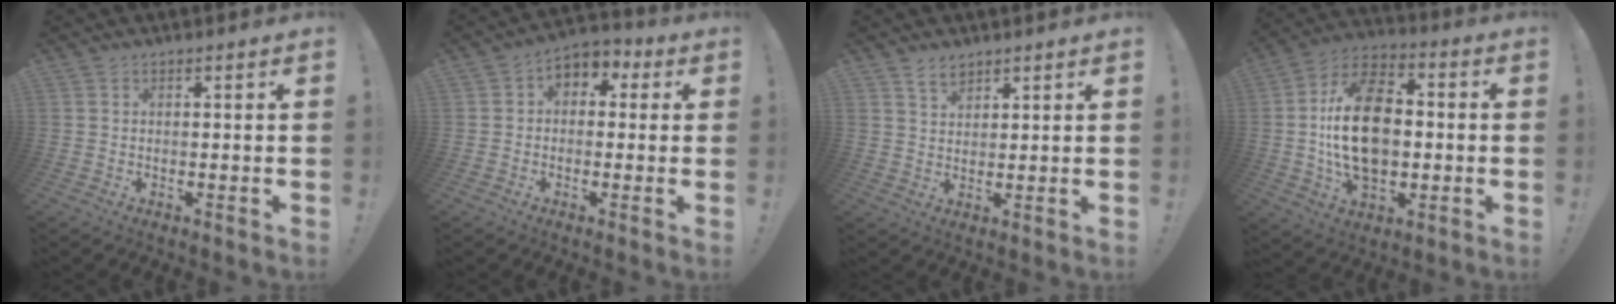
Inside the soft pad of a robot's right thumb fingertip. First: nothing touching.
{"total": 5.1, "force": [-0.4, 4.2, 2.9], "torque": [-0.033, 0.010, -0.004]}
{"total": 3.8, "force": [3.0, 1.7, 1.4], "torque": [-0.026, -0.015, 0.056]}
{"total": 21.8, "force": [-0.5, 14.3, 16.4], "torque": [-0.279, 0.012, -0.005]}